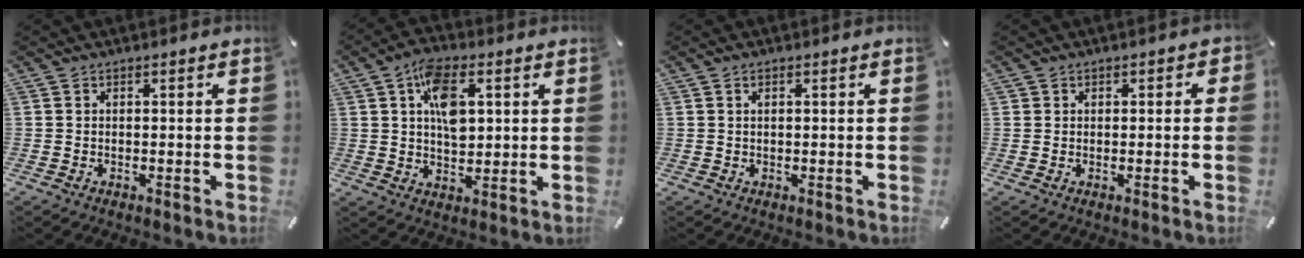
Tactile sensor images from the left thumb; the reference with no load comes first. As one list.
[{"total": 9.9, "force": [2.9, 6.0, 7.3], "torque": [-0.109, -0.002, 0.050]}, {"total": 0.8, "force": [0.3, 0.3, 0.7], "torque": [-0.014, 0.003, 0.004]}, {"total": 1.7, "force": [-0.2, 1.6, 0.4], "torque": [0.002, 0.004, -0.008]}]